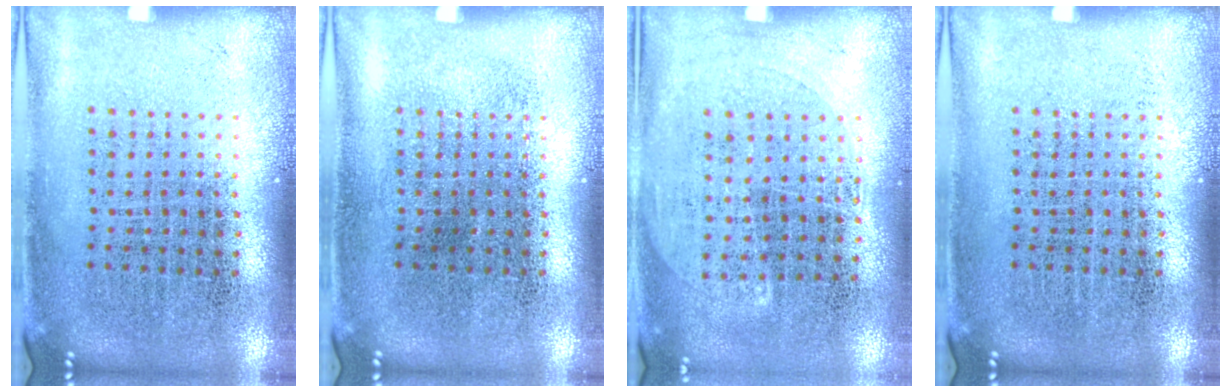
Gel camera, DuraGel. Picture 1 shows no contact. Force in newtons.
{"total": 0.0}
{"total": 1.3, "press": 1.0, "slide": 0.7}
{"total": 0.0}